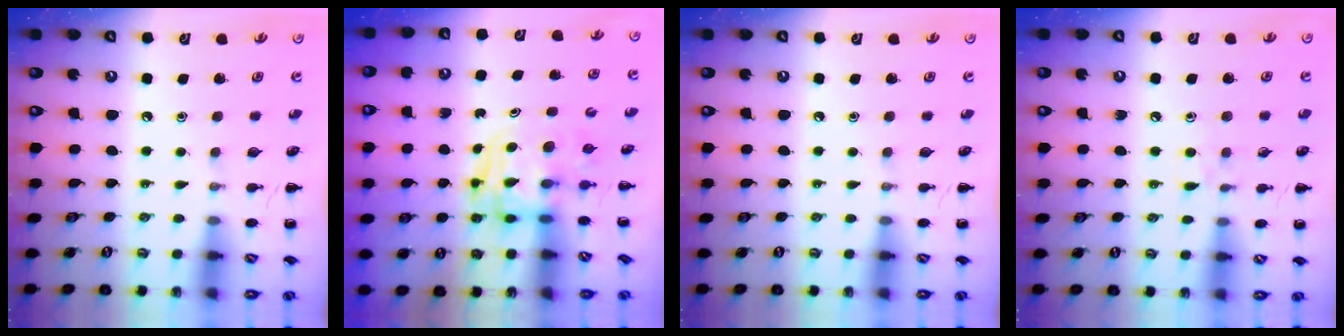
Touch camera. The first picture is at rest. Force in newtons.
{"total": 2.7, "press": 2.7, "slide": 0.2}
{"total": 0.0}
{"total": 5.1, "press": 4.7, "slide": 1.9}